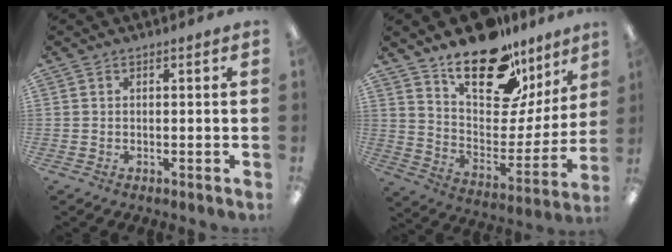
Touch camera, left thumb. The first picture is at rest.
{"total": 19.7, "force": [15.0, 8.9, 9.3], "torque": [-0.145, -0.110, 0.262]}